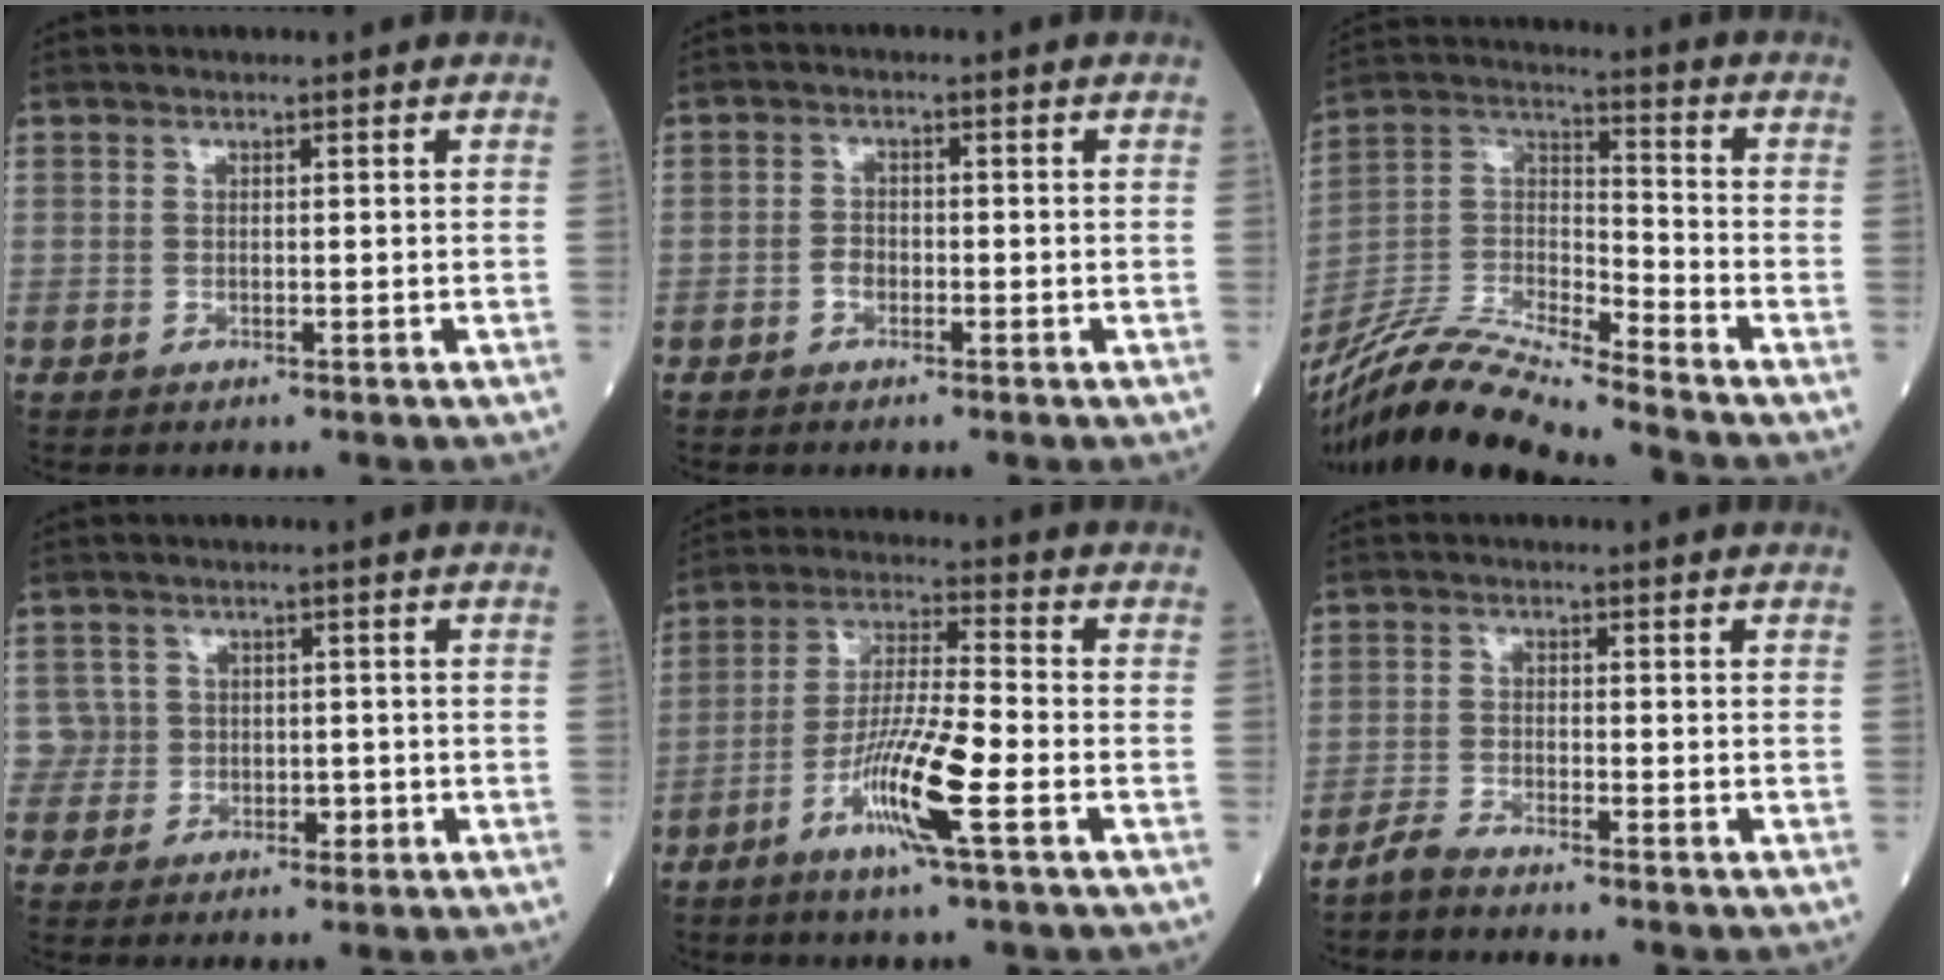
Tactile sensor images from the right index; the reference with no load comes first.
{"total": 1.4, "force": [-0.8, 0.9, 0.8], "torque": [-0.011, 0.005, -0.013]}
{"total": 16.4, "force": [-14.9, -0.6, 6.8], "torque": [-0.135, 0.005, -0.282]}
{"total": 3.2, "force": [-0.1, 3.2, 0.3], "torque": [0.010, 0.009, 0.003]}
{"total": 10.8, "force": [-4.5, 0.2, 9.8], "torque": [-0.191, -0.008, -0.086]}
{"total": 2.5, "force": [-2.4, -0.5, 0.5], "torque": [-0.018, -0.010, -0.051]}